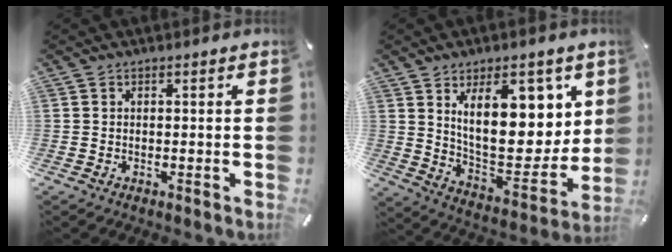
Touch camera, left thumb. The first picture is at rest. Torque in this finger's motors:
{"motor_torque": [2.84, 1.91, 1.42, -1.35, 0.54]}